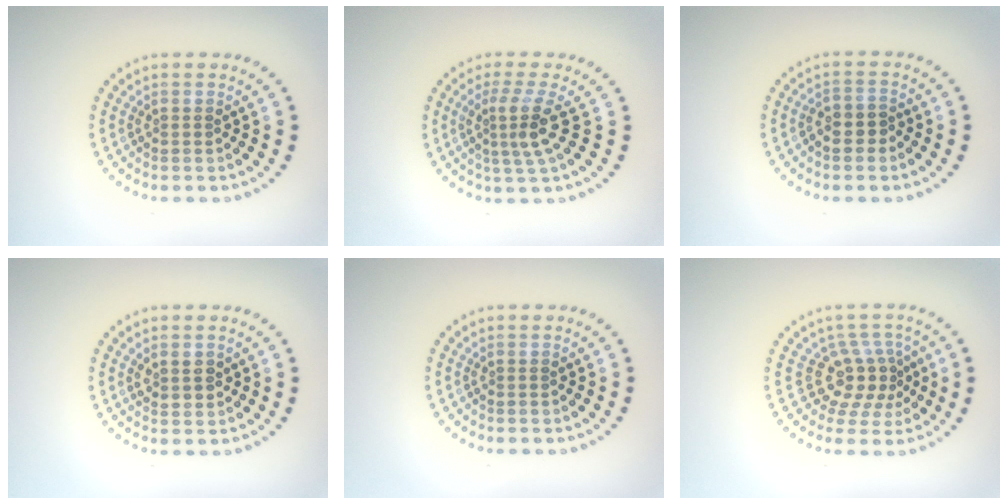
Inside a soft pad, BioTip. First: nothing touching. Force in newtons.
{"total": 3.2, "press": 2.2, "slide": 2.3}
{"total": 1.6, "press": 1.4, "slide": 0.9}
{"total": 1.6, "press": 1.5, "slide": 0.6}
{"total": 0.0}
{"total": 3.7, "press": 2.7, "slide": 2.6}